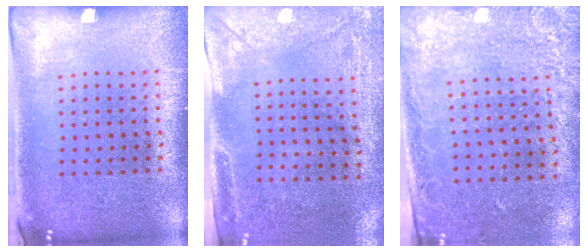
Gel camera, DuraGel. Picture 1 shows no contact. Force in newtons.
{"total": 2.9, "press": 2.3, "slide": 1.8}
{"total": 2.7, "press": 2.0, "slide": 1.8}